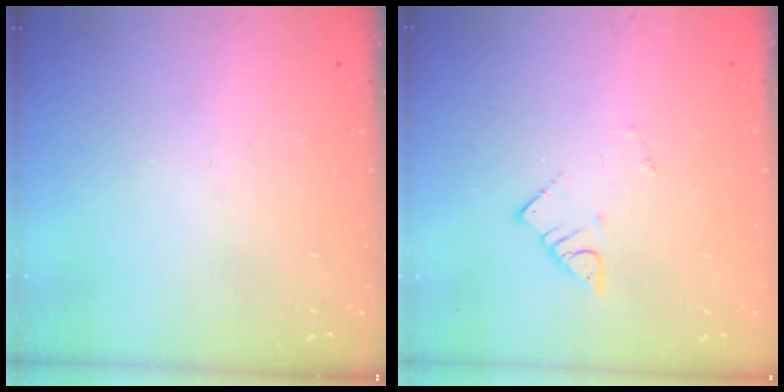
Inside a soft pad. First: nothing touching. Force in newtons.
{"total": 2.7, "press": 2.7, "slide": 0.1}